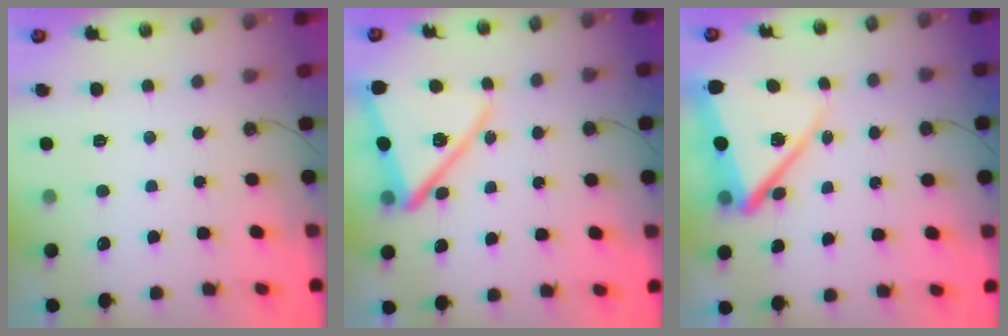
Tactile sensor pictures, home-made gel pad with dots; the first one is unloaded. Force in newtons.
{"total": 16.4, "press": 16.3, "slide": 1.9}
{"total": 13.7, "press": 13.7, "slide": 1.1}